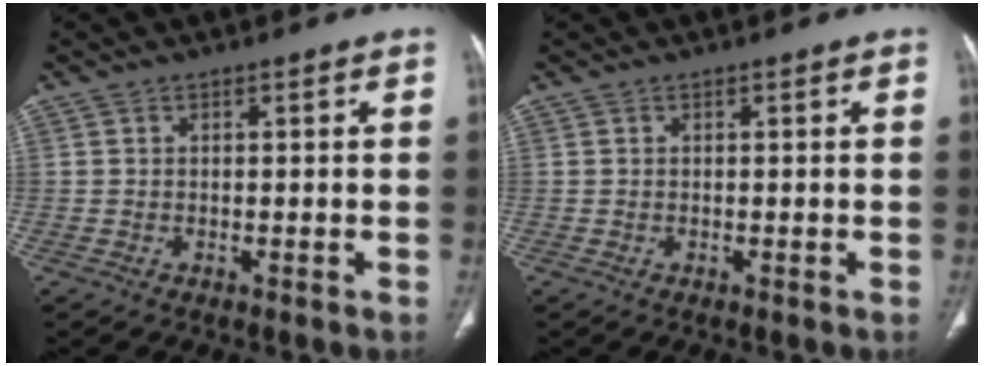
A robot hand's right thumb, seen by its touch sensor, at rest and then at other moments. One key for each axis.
{"total": 0.0}